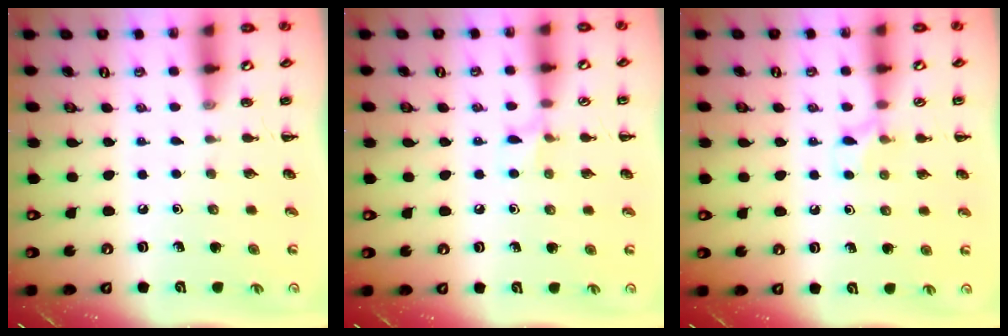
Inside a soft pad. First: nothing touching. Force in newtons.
{"total": 5.3, "press": 4.9, "slide": 1.9}
{"total": 6.7, "press": 6.3, "slide": 2.3}